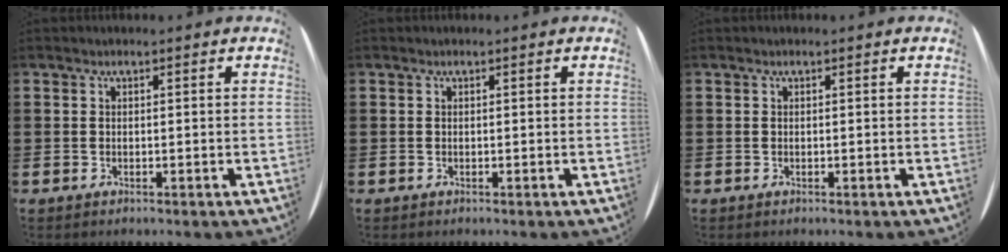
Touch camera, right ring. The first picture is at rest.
{"total": 0.0}
{"total": 0.0}